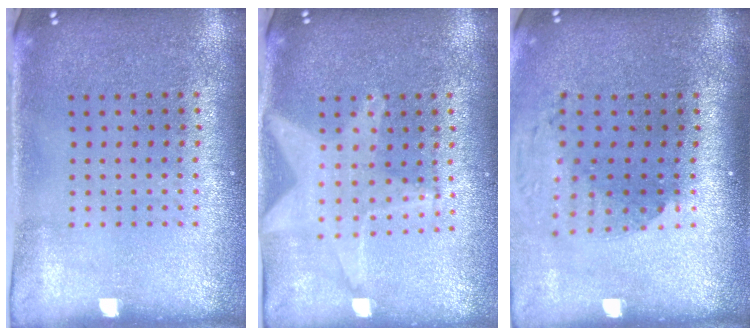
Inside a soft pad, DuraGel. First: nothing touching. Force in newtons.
{"total": 1.9, "press": 1.7, "slide": 0.9}
{"total": 1.8, "press": 1.4, "slide": 1.1}